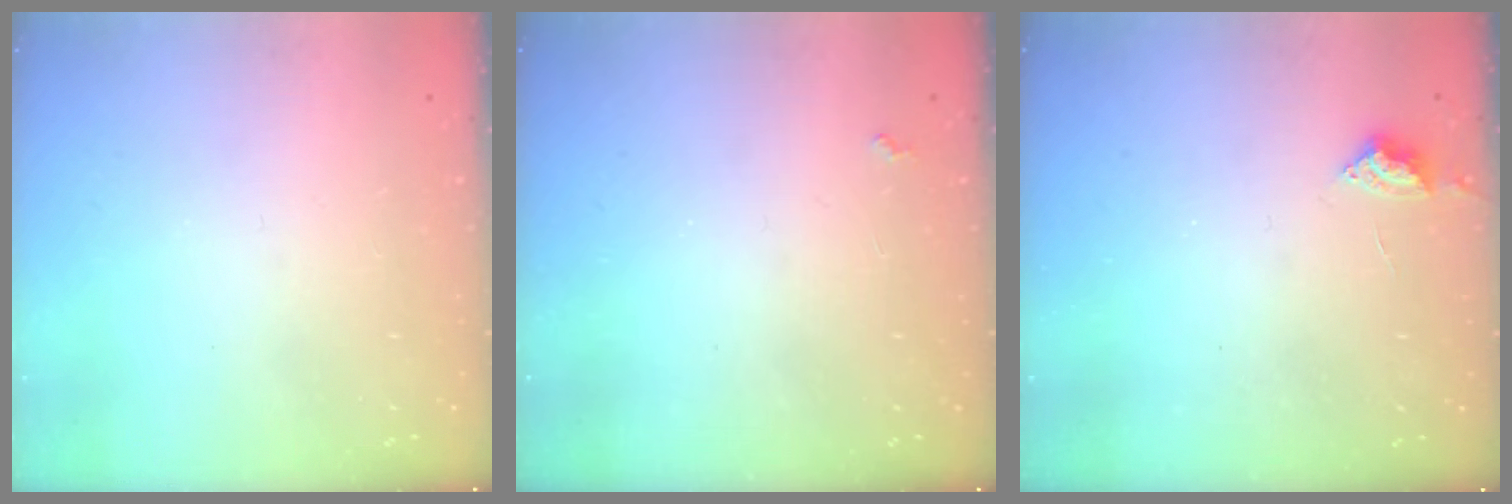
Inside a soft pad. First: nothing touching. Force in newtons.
{"total": 1.9, "press": 1.9, "slide": 0.3}
{"total": 2.9, "press": 2.8, "slide": 0.4}